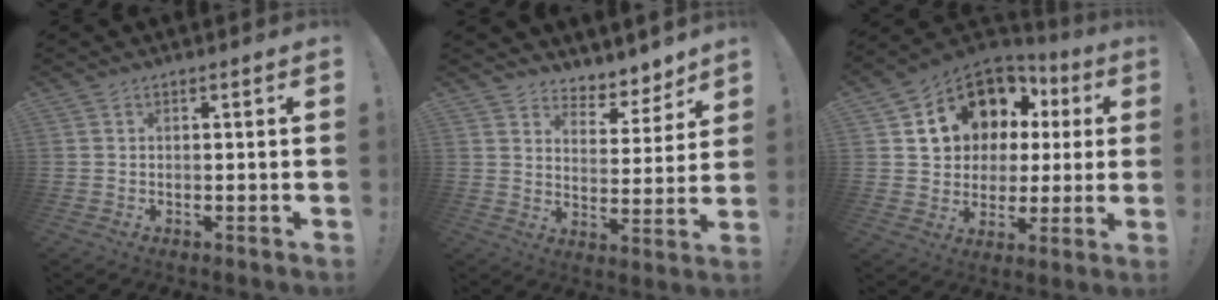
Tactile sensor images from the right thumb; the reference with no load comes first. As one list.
[{"total": 6.1, "force": [5.0, 3.3, 1.2], "torque": [-0.005, -0.054, 0.091]}, {"total": 14.7, "force": [6.9, 11.4, 6.2], "torque": [-0.094, -0.044, 0.149]}]